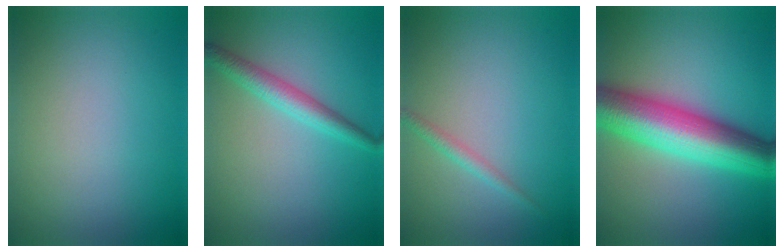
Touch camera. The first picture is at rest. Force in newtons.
{"total": 2.7, "press": 2.7, "slide": 0.2}
{"total": 1.2, "press": 1.2, "slide": 0.0}
{"total": 10.3, "press": 10.3, "slide": 0.1}